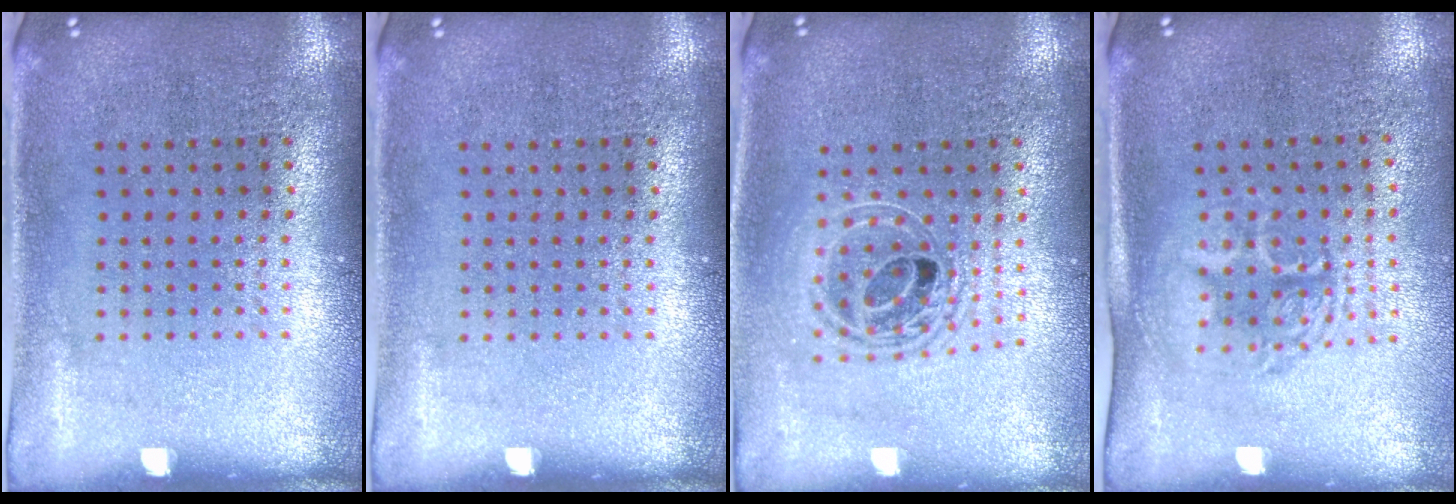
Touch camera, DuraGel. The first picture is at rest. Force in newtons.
{"total": 0.0}
{"total": 1.5, "press": 1.3, "slide": 0.8}
{"total": 1.7, "press": 1.4, "slide": 1.0}